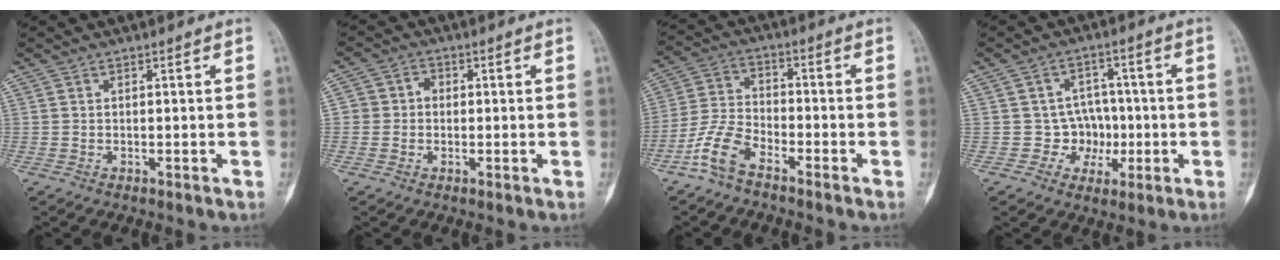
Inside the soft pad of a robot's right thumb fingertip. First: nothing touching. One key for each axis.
{"total": 3.8, "fx": 0.0, "fy": 3.5, "fz": 1.5, "tx": -0.006, "ty": 0.015, "tz": -0.006}
{"total": 7.4, "fx": -5.1, "fy": 3.1, "fz": 4.3, "tx": -0.099, "ty": 0.029, "tz": -0.113}
{"total": 6.3, "fx": -1.1, "fy": 6.0, "fz": 1.8, "tx": 0.027, "ty": 0.023, "tz": -0.017}